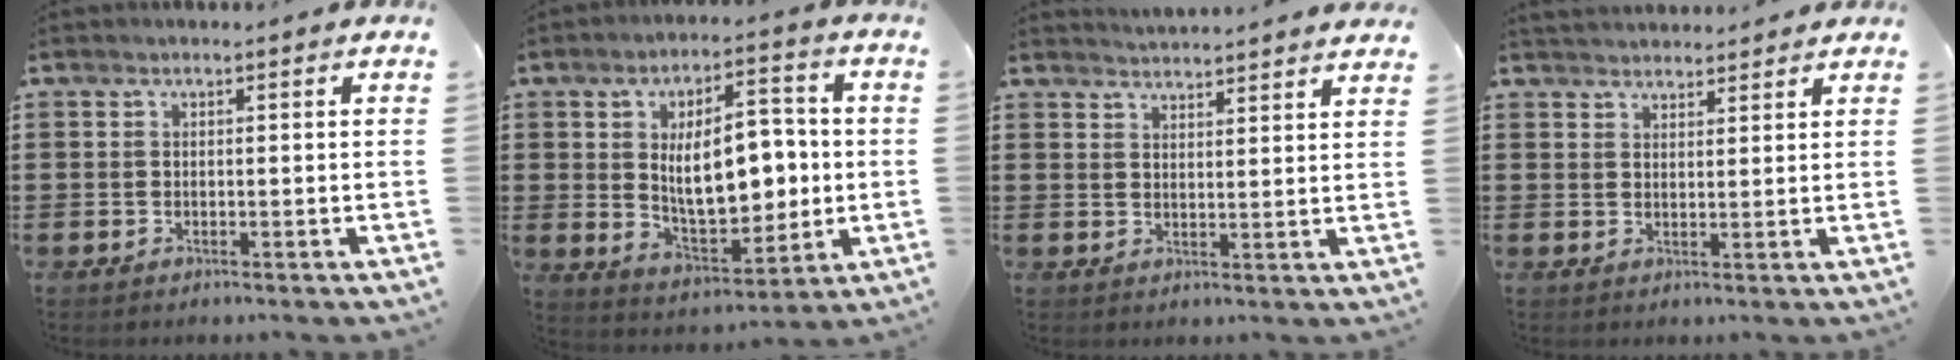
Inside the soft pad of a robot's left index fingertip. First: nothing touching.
{"total": 12.2, "force": [0.7, 6.5, 10.2], "torque": [-0.171, 0.001, 0.009]}
{"total": 3.0, "force": [3.0, -0.6, -0.3], "torque": [-0.004, -0.015, 0.054]}
{"total": 2.5, "force": [2.3, 0.8, -0.6], "torque": [0.002, -0.002, 0.044]}